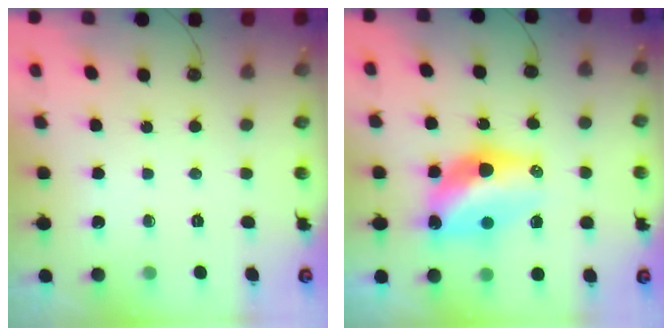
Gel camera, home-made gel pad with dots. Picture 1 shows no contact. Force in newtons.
{"total": 14.3, "press": 13.5, "slide": 4.7}